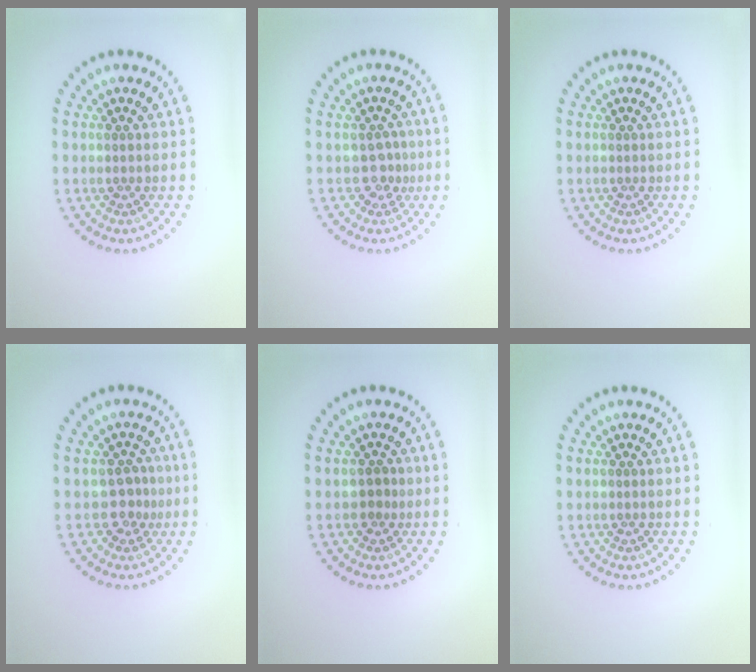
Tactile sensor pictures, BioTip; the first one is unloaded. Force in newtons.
{"total": 1.6, "press": 1.1, "slide": 1.1}
{"total": 0.0}
{"total": 1.9, "press": 1.4, "slide": 1.3}
{"total": 1.2, "press": 0.9, "slide": 0.8}
{"total": 0.0}